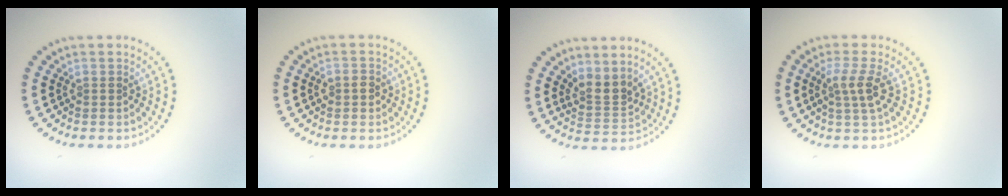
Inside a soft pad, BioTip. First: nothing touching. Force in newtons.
{"total": 1.4, "press": 1.3, "slide": 0.4}
{"total": 2.6, "press": 2.0, "slide": 1.8}
{"total": 2.5, "press": 2.0, "slide": 1.5}